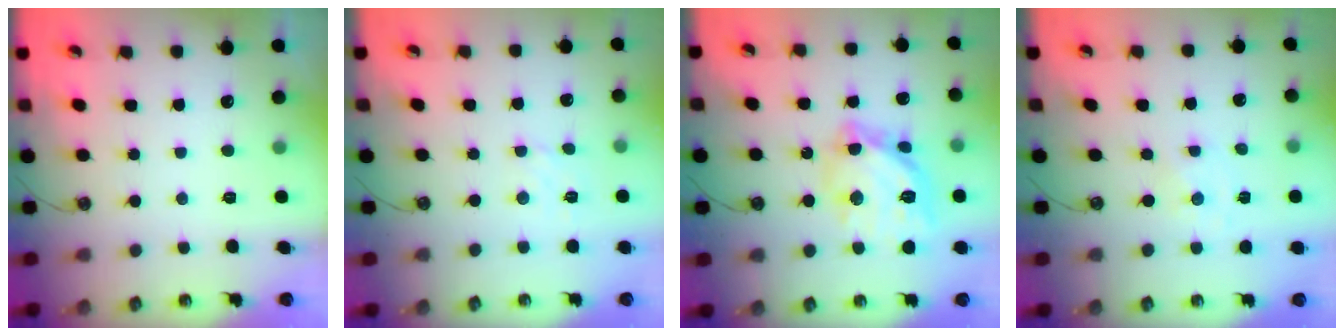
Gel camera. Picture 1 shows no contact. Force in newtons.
{"total": 1.6, "press": 1.5, "slide": 0.5}
{"total": 17.4, "press": 17.3, "slide": 1.5}
{"total": 0.0}